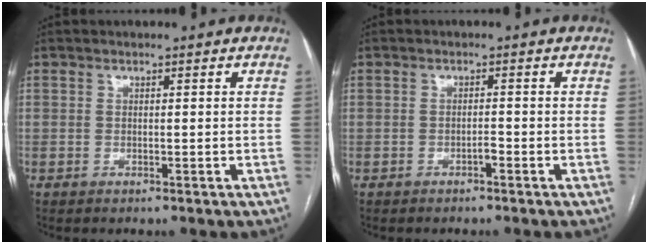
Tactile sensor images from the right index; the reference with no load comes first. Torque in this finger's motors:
{"motor_torque": [0.39, 0.32, 0.22, 0.08]}